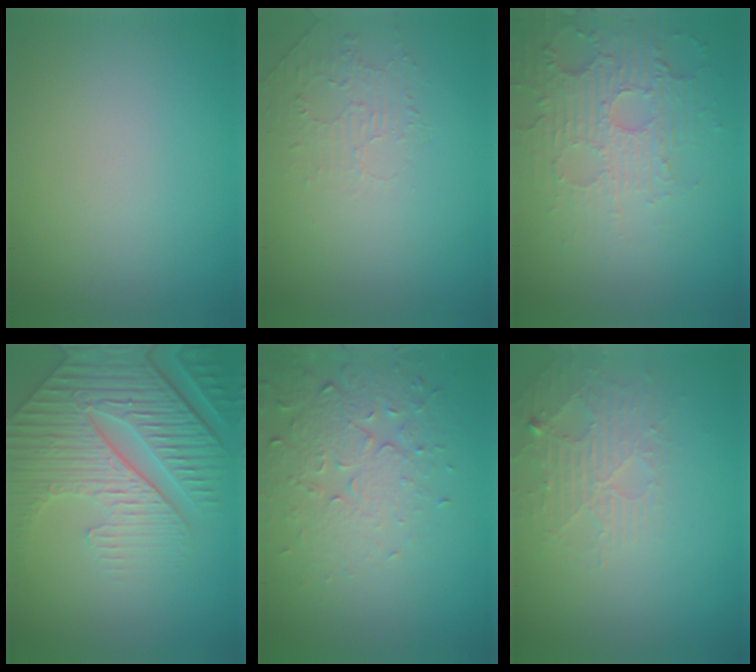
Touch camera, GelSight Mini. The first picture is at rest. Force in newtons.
{"total": 1.9, "press": 0.3, "slide": 1.9}
{"total": 5.6, "press": 3.6, "slide": 4.4}
{"total": 8.5, "press": 6.3, "slide": 5.8}
{"total": 5.1, "press": 3.7, "slide": 3.4}
{"total": 3.1, "press": 3.0, "slide": 0.6}